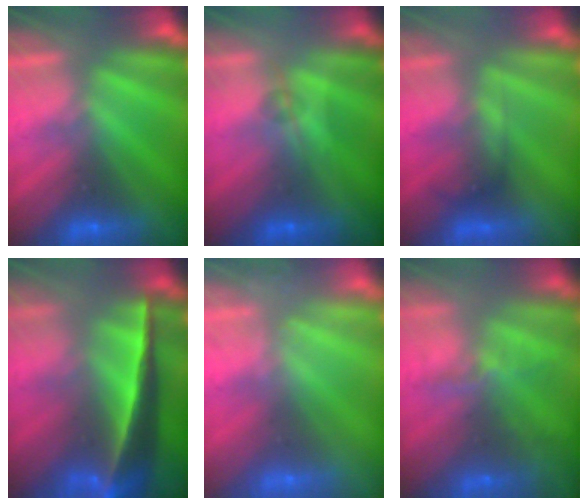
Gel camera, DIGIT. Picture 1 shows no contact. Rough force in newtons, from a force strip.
{"total": 1.7}
{"total": 4.7}
{"total": 7.4}
{"total": 2.4}
{"total": 7.6}